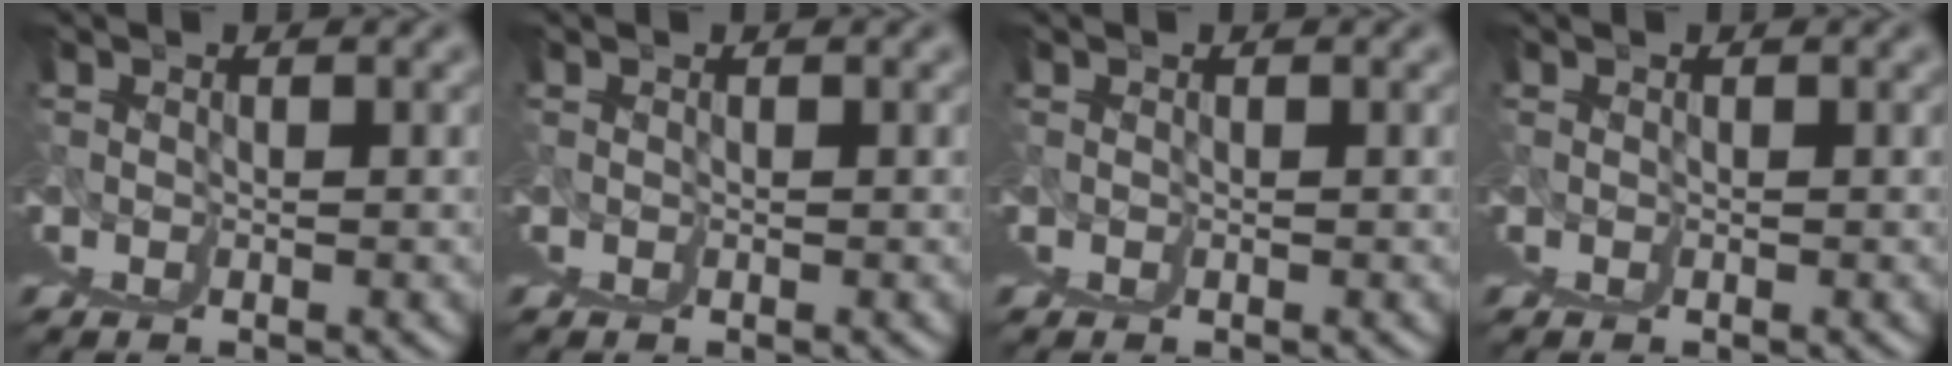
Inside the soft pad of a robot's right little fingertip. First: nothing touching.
{"total": 0.0}
{"total": 0.0}
{"total": 0.0}